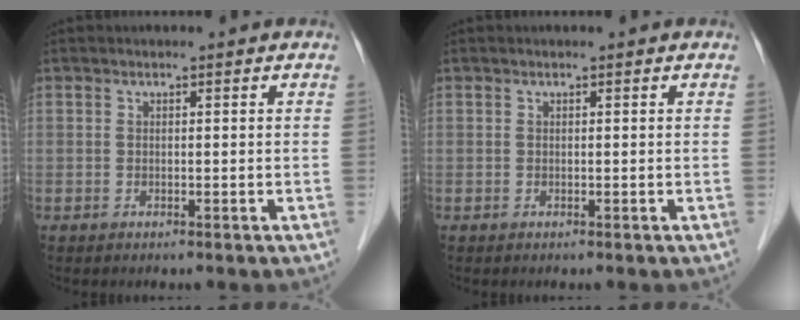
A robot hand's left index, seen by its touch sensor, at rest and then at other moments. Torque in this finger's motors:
{"motor_torque": [-0.01, -0.01, 0.00, 0.00]}